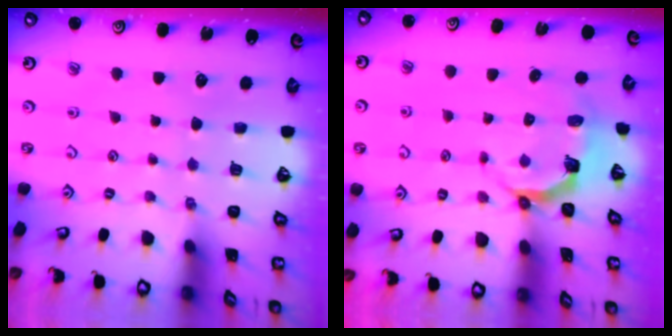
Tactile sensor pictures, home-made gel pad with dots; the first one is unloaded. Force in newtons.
{"total": 4.3, "press": 2.8, "slide": 3.3}